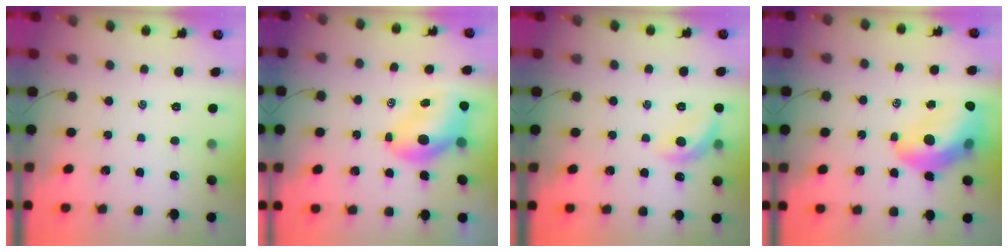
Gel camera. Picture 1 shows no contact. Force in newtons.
{"total": 7.9, "press": 7.6, "slide": 2.4}
{"total": 9.3, "press": 9.2, "slide": 1.2}
{"total": 14.2, "press": 13.7, "slide": 3.6}